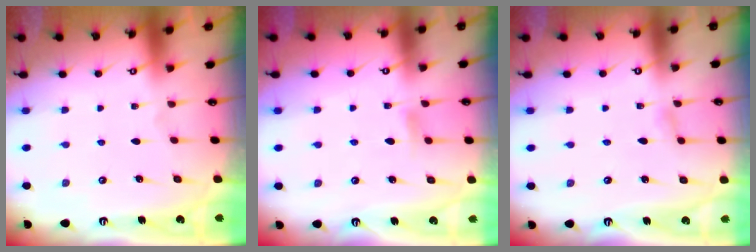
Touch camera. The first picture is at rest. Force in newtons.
{"total": 6.0, "press": 5.9, "slide": 0.7}
{"total": 2.6, "press": 2.6, "slide": 0.3}